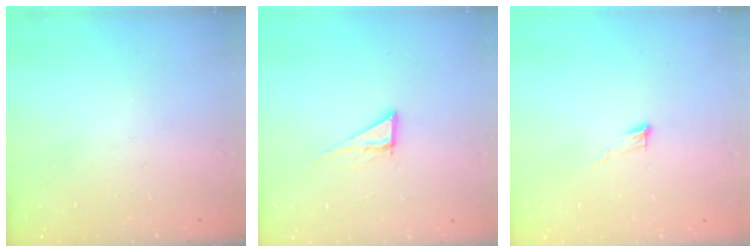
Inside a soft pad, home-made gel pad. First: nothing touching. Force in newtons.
{"total": 6.8, "press": 6.8, "slide": 0.2}
{"total": 3.8, "press": 3.8, "slide": 0.3}